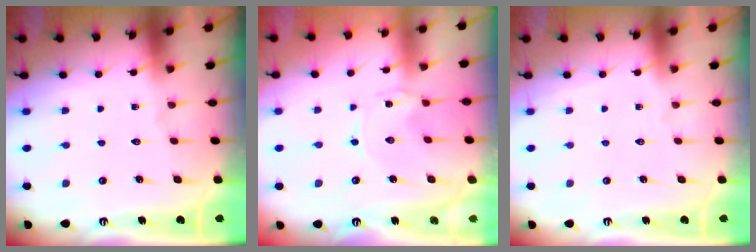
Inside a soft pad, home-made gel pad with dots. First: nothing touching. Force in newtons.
{"total": 0.0}
{"total": 0.0}